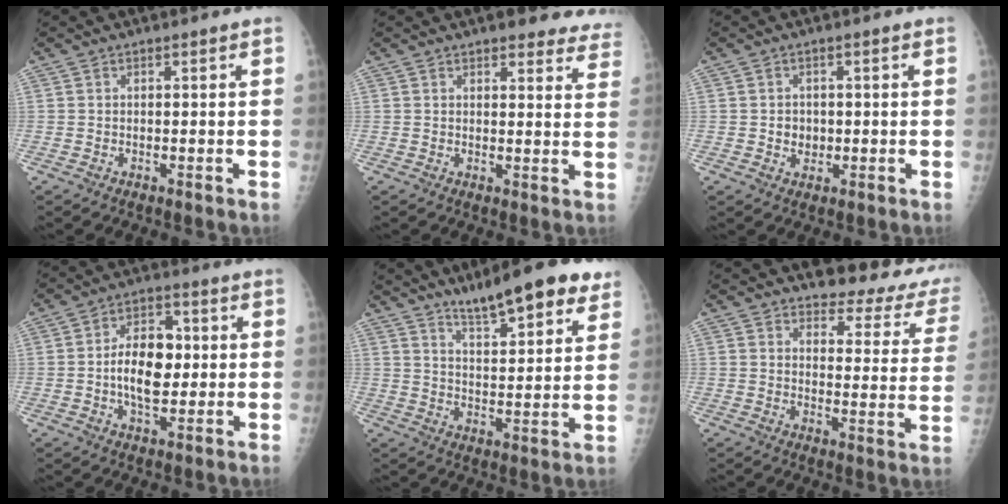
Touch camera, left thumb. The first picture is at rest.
{"total": 11.6, "force": [10.1, 3.6, 4.4], "torque": [0.004, -0.040, 0.093]}
{"total": 2.6, "force": [-0.1, 2.3, 1.1], "torque": [-0.002, 0.004, 0.002]}
{"total": 9.9, "force": [-0.3, 6.1, 7.8], "torque": [-0.106, 0.011, -0.009]}
{"total": 14.2, "force": [10.0, 3.5, 9.5], "torque": [-0.106, -0.044, 0.153]}
{"total": 14.1, "force": [12.5, 5.5, 3.7], "torque": [0.005, -0.094, 0.124]}